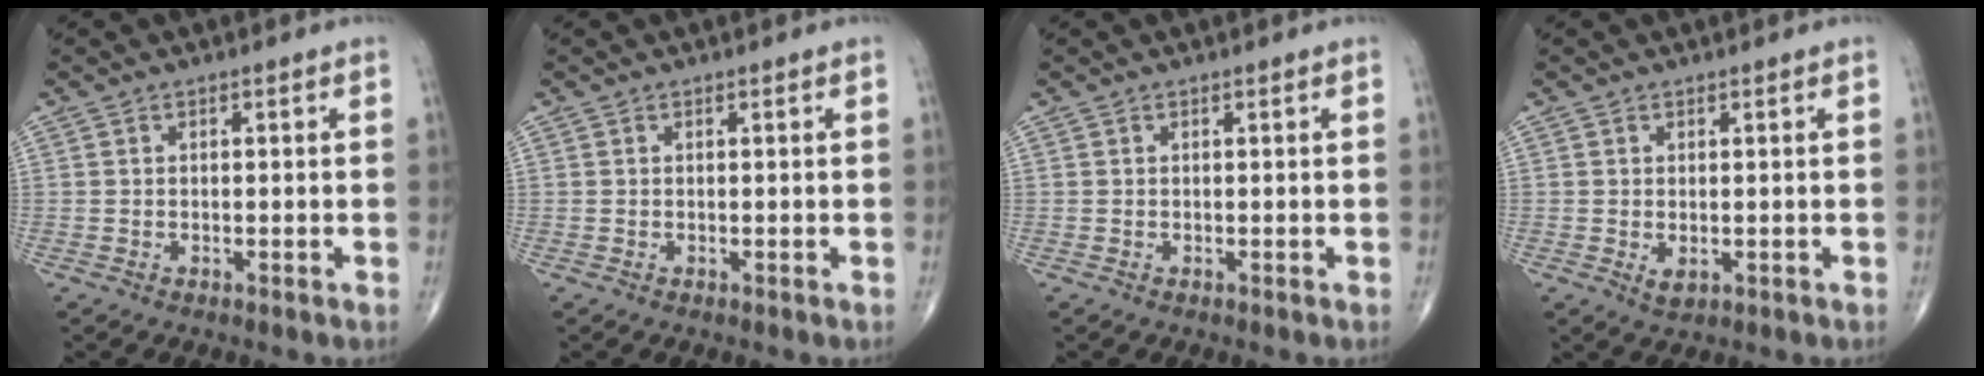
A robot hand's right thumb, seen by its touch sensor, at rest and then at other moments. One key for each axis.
{"total": 0.0}
{"total": 0.0}
{"total": 1.9, "fx": -0.2, "fy": 1.1, "fz": 1.5, "tx": -0.019, "ty": -0.002, "tz": 0.003}